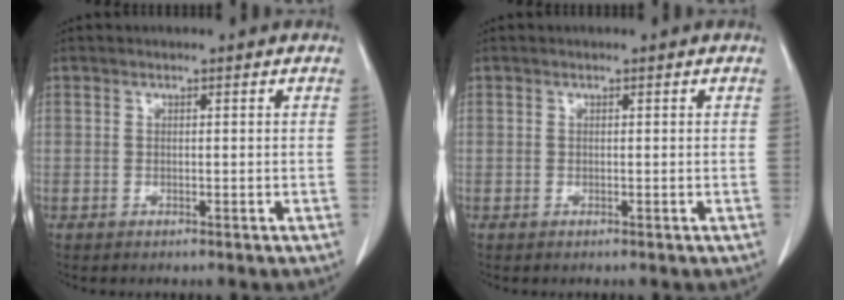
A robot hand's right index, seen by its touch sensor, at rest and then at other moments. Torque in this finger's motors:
{"motor_torque": [-0.07, 0.07, 0.00, 0.00]}